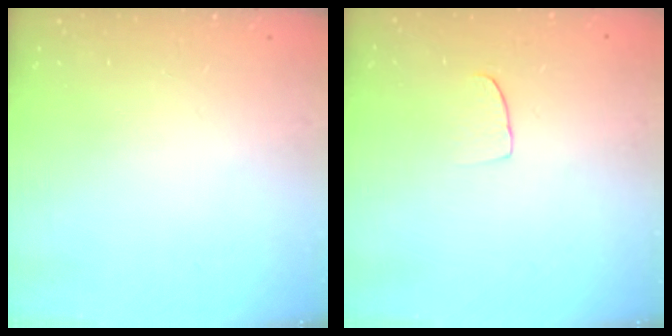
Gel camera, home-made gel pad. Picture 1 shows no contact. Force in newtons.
{"total": 5.5, "press": 5.4, "slide": 0.5}